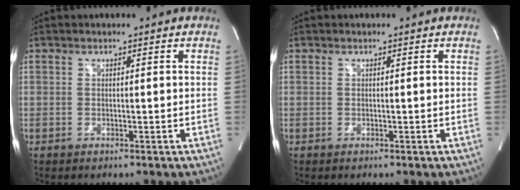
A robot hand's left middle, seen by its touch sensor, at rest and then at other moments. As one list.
[{"total": 0.0}]